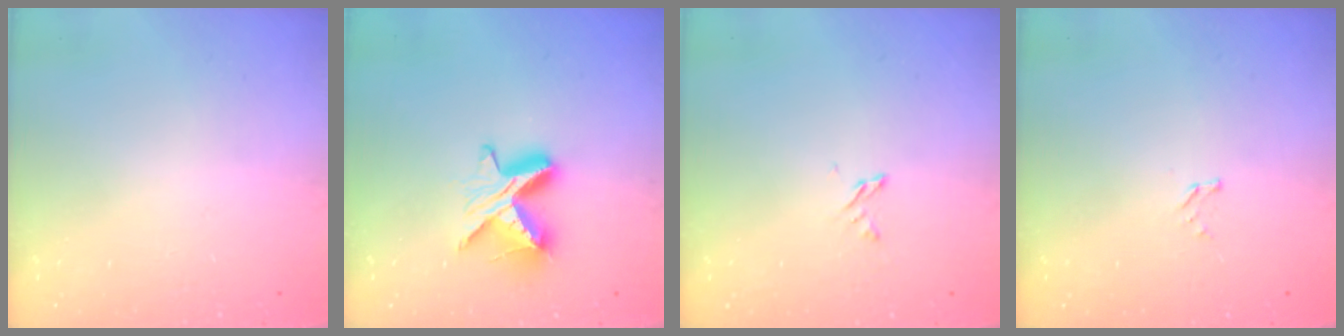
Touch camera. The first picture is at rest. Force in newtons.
{"total": 9.5, "press": 9.5, "slide": 0.6}
{"total": 1.7, "press": 1.7, "slide": 0.3}
{"total": 1.3, "press": 1.2, "slide": 0.1}